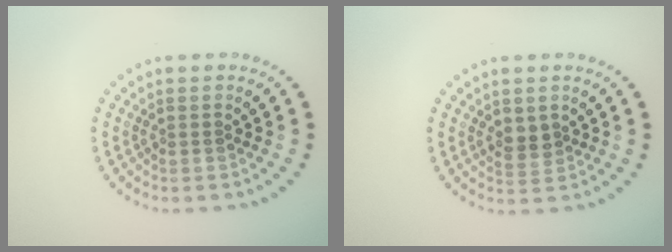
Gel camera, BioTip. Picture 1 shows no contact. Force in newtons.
{"total": 1.4, "press": 1.3, "slide": 0.7}